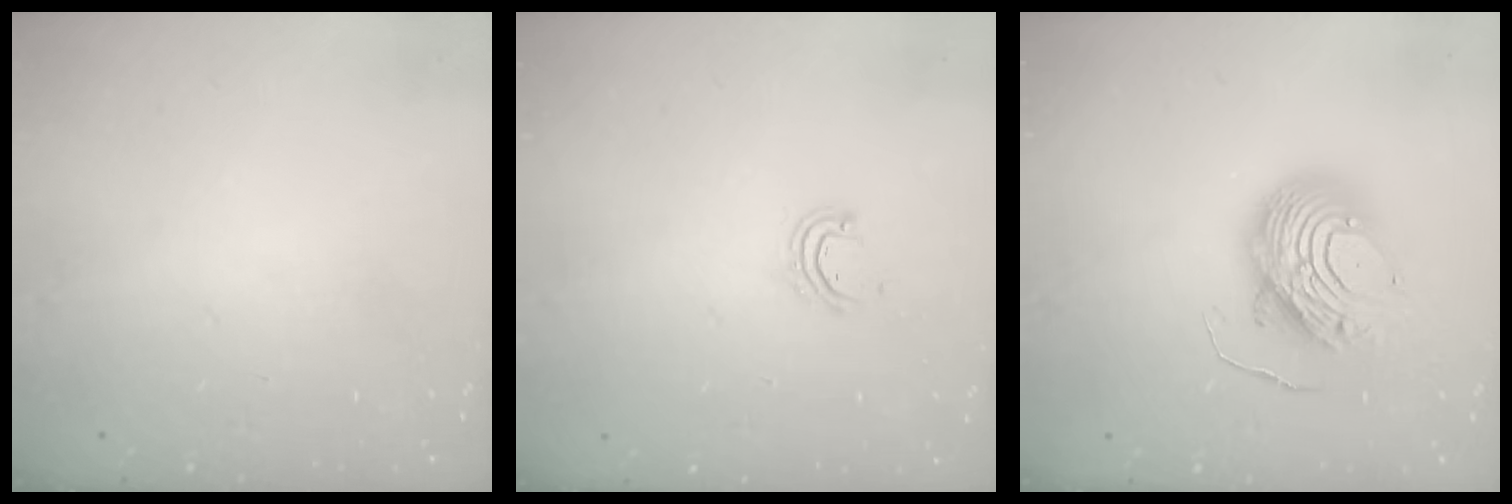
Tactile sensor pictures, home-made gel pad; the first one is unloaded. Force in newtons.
{"total": 2.7, "press": 2.7, "slide": 0.2}
{"total": 12.2, "press": 12.1, "slide": 1.4}